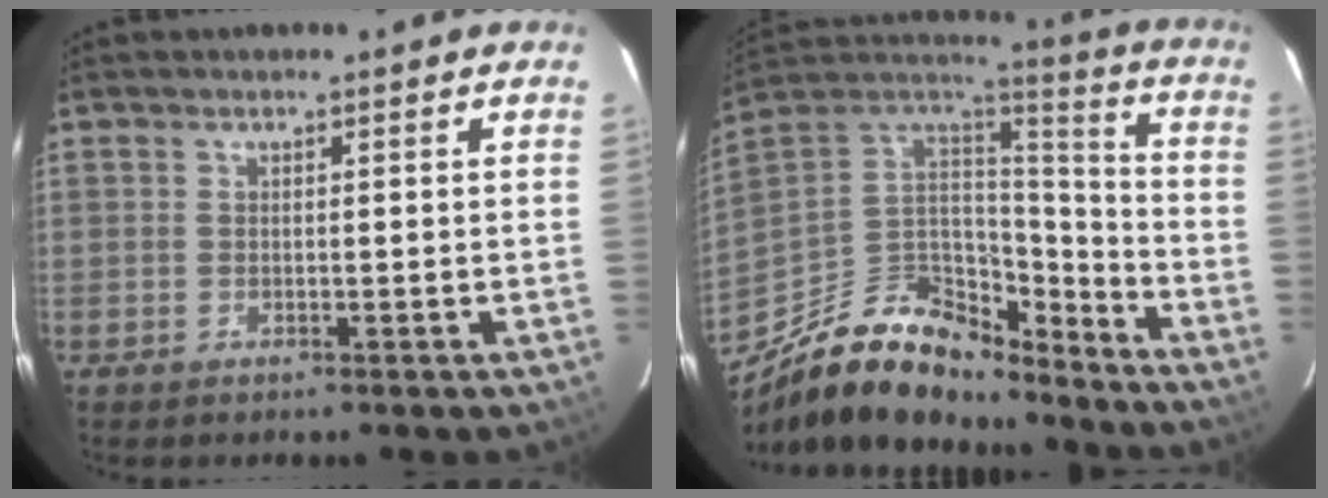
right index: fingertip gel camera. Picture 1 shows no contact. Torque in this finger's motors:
{"motor_torque": [0.83, -0.86, 0.21, 0.00]}